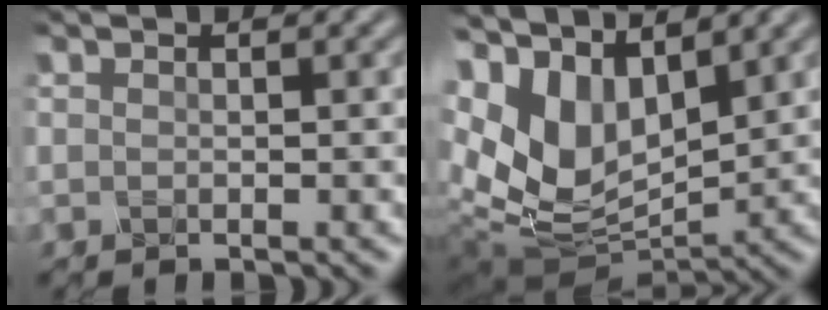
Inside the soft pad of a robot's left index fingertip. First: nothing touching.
{"total": 9.4, "force": [3.7, 5.1, 7.0], "torque": [-0.160, 0.002, 0.083]}